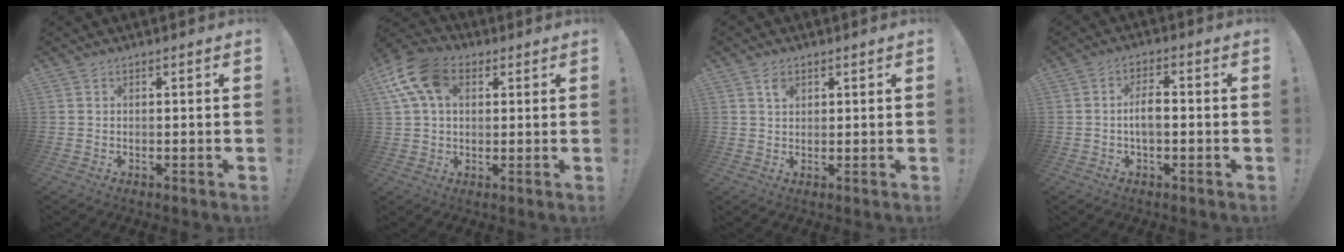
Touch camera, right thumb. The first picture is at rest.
{"total": 13.5, "force": [4.9, 8.8, 9.0], "torque": [-0.168, -0.004, 0.095]}
{"total": 3.0, "force": [1.6, 2.1, 1.5], "torque": [-0.003, -0.010, 0.023]}
{"total": 5.6, "force": [-0.8, 2.3, 5.0], "torque": [-0.103, 0.005, -0.018]}